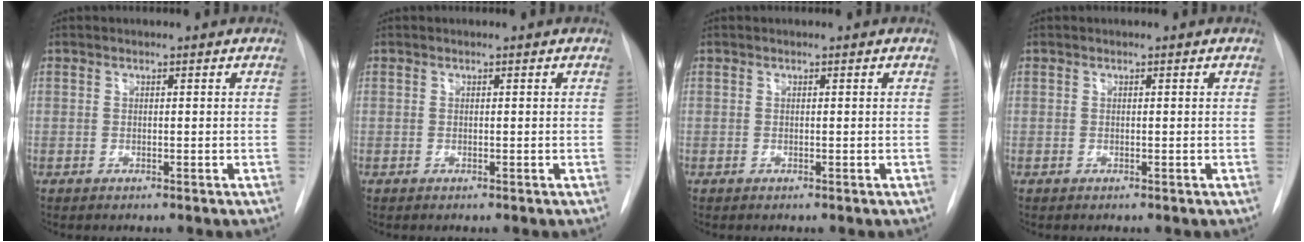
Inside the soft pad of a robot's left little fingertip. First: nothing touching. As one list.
[{"total": 0.0}, {"total": 0.0}, {"total": 0.0}]